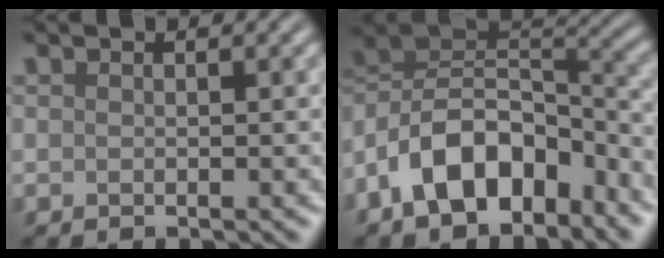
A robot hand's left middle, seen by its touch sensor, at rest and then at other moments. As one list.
[{"total": 11.0, "force": [-5.5, 5.9, 7.4], "torque": [-0.122, 0.015, -0.119]}]